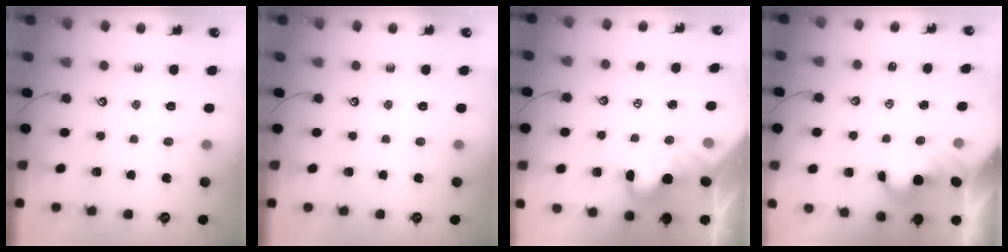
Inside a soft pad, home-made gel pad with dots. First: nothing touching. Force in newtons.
{"total": 0.0}
{"total": 4.4, "press": 4.3, "slide": 0.9}
{"total": 2.3, "press": 2.3, "slide": 0.2}